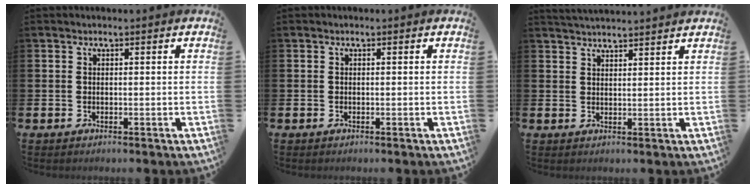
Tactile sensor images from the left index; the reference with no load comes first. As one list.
[{"total": 0.0}, {"total": 3.0, "force": [3.0, -0.1, 0.0], "torque": [-0.008, -0.013, 0.055]}]